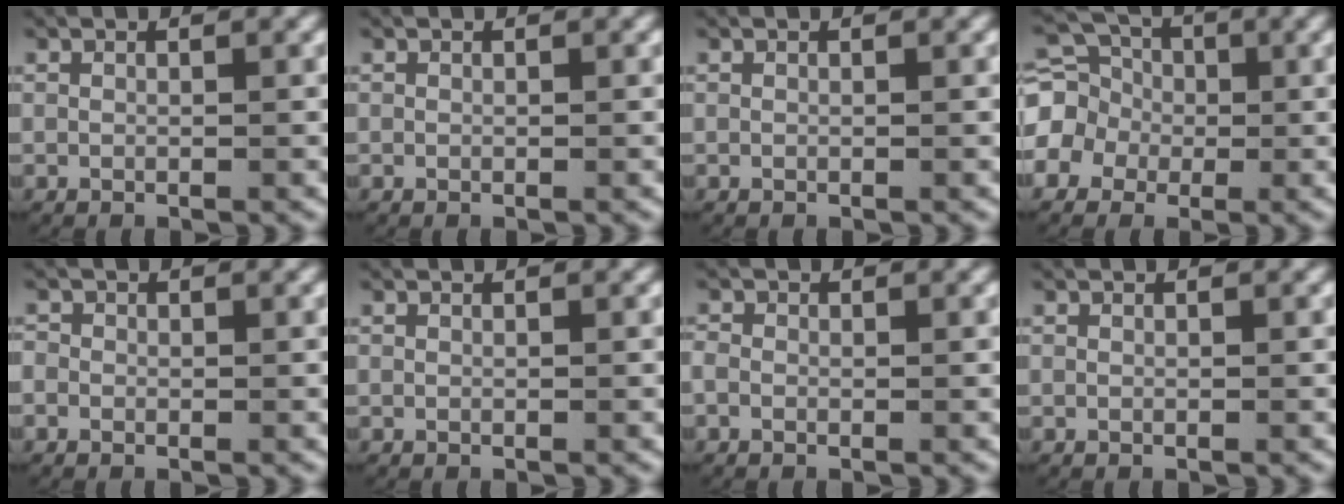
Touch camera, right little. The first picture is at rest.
{"total": 0.0}
{"total": 0.0}
{"total": 8.7, "force": [-0.7, 8.1, 3.0], "torque": [-0.081, -0.019, -0.019]}
{"total": 1.3, "force": [-0.2, 1.3, 0.3], "torque": [-0.010, 0.000, -0.008]}
{"total": 0.0}
{"total": 1.2, "force": [-0.3, 1.0, 0.6], "torque": [-0.019, -0.002, -0.006]}
{"total": 0.0}